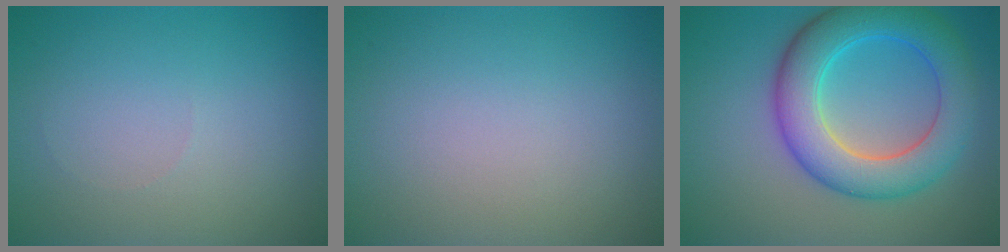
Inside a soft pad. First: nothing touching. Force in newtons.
{"total": 0.0}
{"total": 7.9, "press": 7.9, "slide": 0.3}